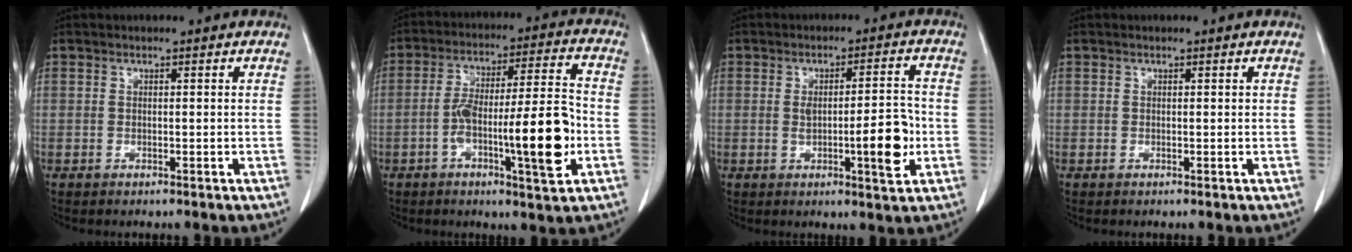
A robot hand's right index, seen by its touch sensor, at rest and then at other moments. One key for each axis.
{"total": 15.1, "fx": -4.1, "fy": 1.8, "fz": 14.4, "tx": -0.235, "ty": 0.013, "tz": -0.063}
{"total": 8.1, "fx": -1.5, "fy": 1.4, "fz": 7.8, "tx": -0.114, "ty": 0.004, "tz": -0.019}
{"total": 0.0}